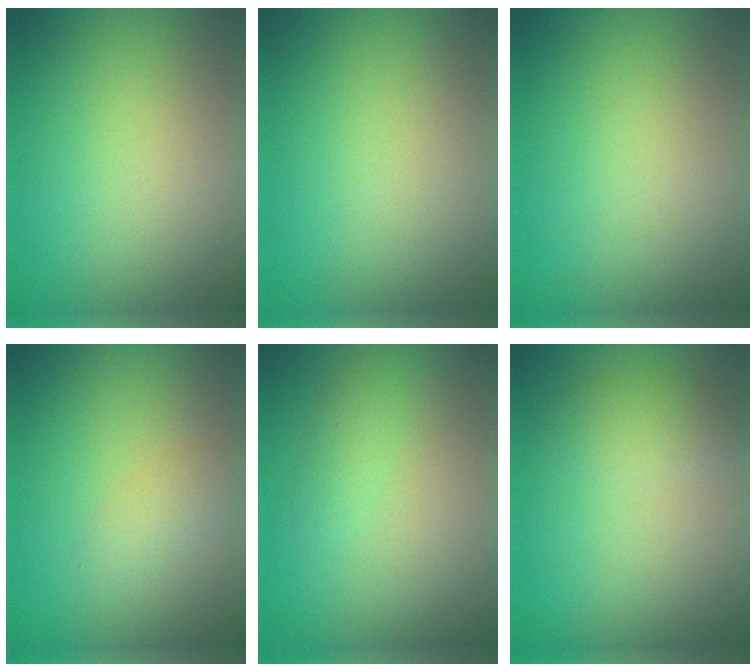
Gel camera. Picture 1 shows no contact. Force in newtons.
{"total": 0.0}
{"total": 0.0}
{"total": 1.5, "press": 1.5, "slide": 0.1}
{"total": 1.3, "press": 1.3, "slide": 0.1}
{"total": 2.5, "press": 2.5, "slide": 0.1}